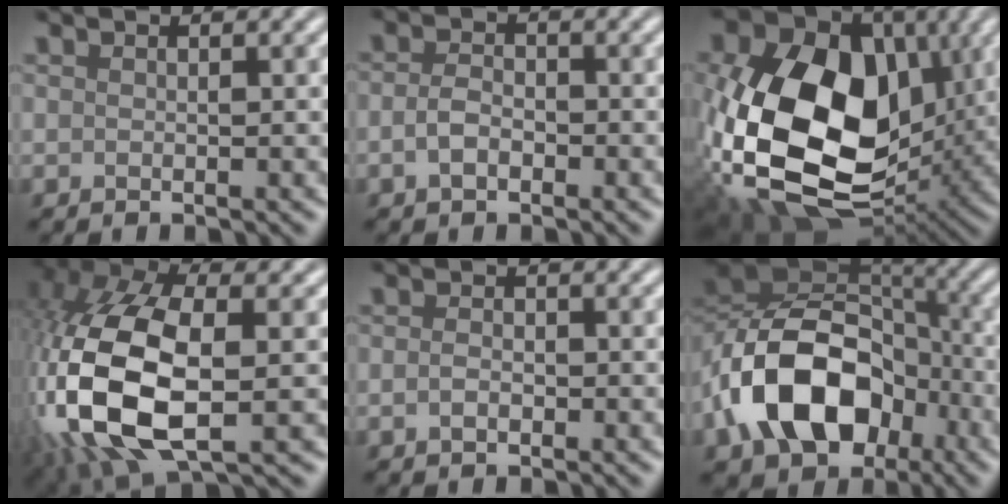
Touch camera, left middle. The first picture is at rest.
{"total": 1.9, "force": [-0.7, 1.2, 1.3], "torque": [-0.027, 0.005, -0.018]}
{"total": 18.7, "force": [-0.2, 13.1, 13.4], "torque": [-0.289, -0.045, 0.010]}
{"total": 15.6, "force": [-2.4, 8.2, 13.0], "torque": [-0.301, -0.004, -0.041]}
{"total": 1.1, "force": [-0.4, 0.7, 0.7], "torque": [-0.017, 0.003, -0.012]}
{"total": 13.5, "force": [-4.7, 9.2, 8.6], "torque": [-0.166, -0.001, -0.090]}